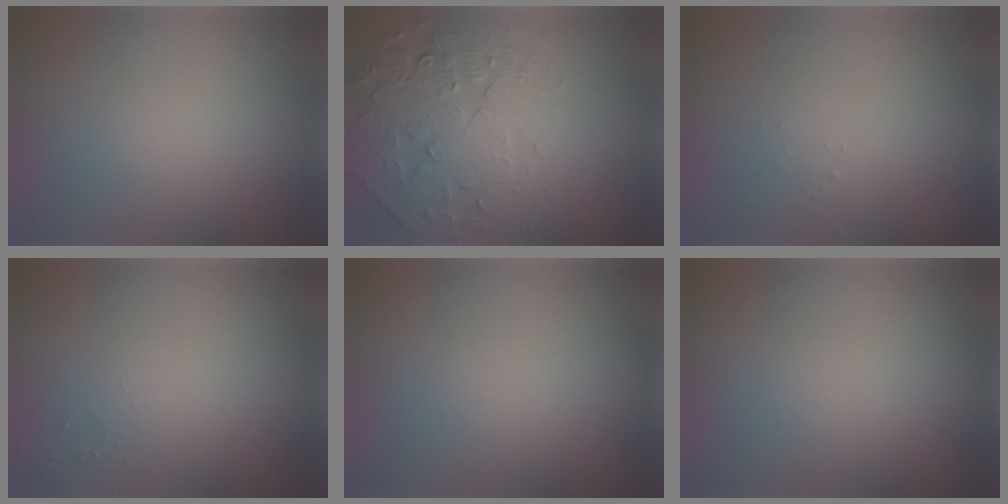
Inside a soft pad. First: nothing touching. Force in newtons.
{"total": 7.7, "press": 5.8, "slide": 5.1}
{"total": 0.7, "press": 0.7, "slide": 0.1}
{"total": 0.9, "press": 0.9, "slide": 0.2}
{"total": 0.0}
{"total": 0.0}